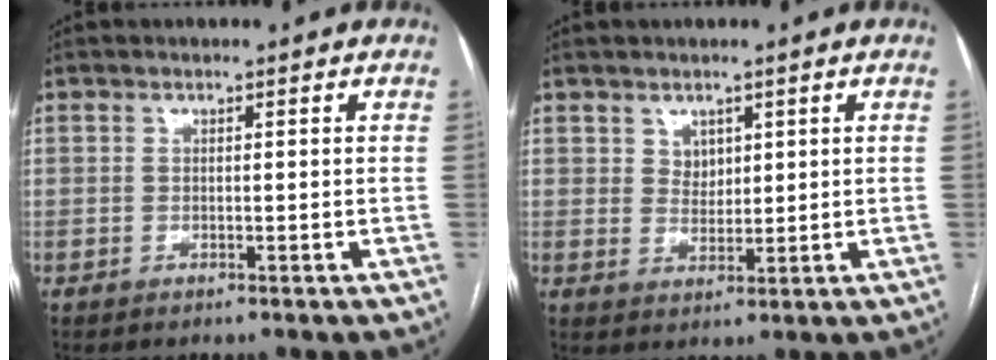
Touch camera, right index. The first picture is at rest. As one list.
[{"total": 2.7, "force": [1.4, 2.1, 1.0], "torque": [-0.017, 0.000, 0.028]}]